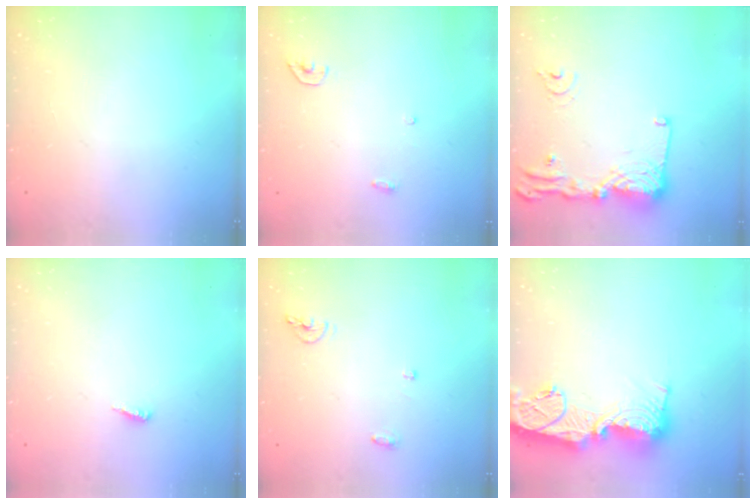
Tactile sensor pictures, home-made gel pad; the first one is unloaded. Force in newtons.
{"total": 3.4, "press": 3.4, "slide": 0.3}
{"total": 15.0, "press": 14.9, "slide": 1.6}
{"total": 3.9, "press": 3.9, "slide": 0.3}
{"total": 5.6, "press": 5.6, "slide": 0.2}
{"total": 18.5, "press": 18.4, "slide": 1.7}